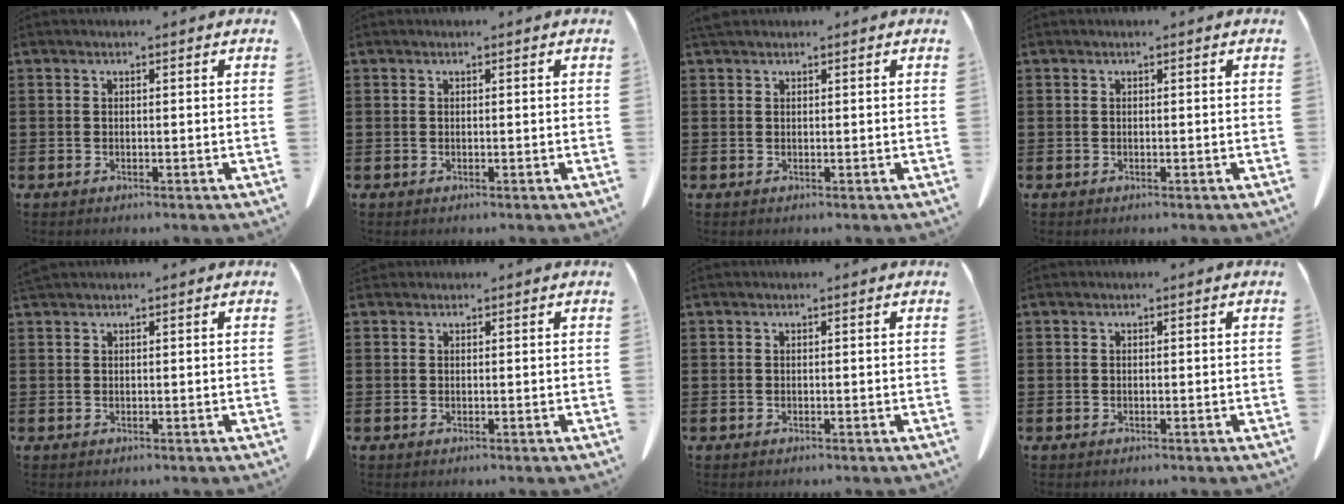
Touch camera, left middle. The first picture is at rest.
{"total": 0.0}
{"total": 1.1, "force": [1.0, 0.5, 0.4], "torque": [-0.012, 0.000, 0.020]}
{"total": 0.0}
{"total": 0.7, "force": [0.7, -0.1, 0.2], "torque": [-0.006, -0.003, 0.016]}
{"total": 0.5, "force": [0.5, 0.2, 0.1], "torque": [-0.003, -0.001, 0.011]}
{"total": 0.0}
{"total": 0.0}